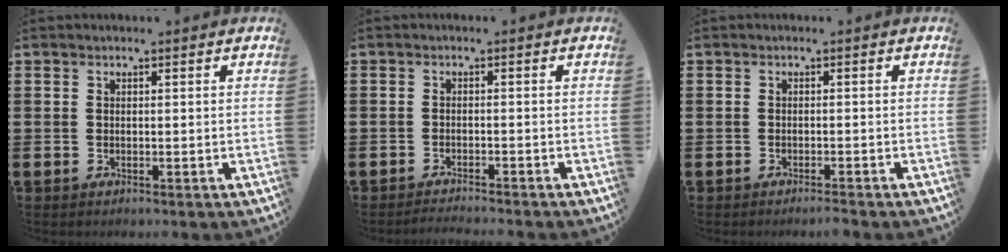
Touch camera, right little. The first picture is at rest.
{"total": 1.2, "force": [-1.2, -0.2, 0.2], "torque": [-0.005, 0.000, -0.023]}
{"total": 0.8, "force": [-0.8, -0.1, 0.3], "torque": [-0.004, -0.002, -0.015]}